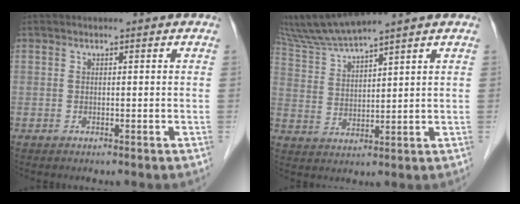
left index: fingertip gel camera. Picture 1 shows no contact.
{"total": 7.7, "force": [7.1, -1.5, 2.6], "torque": [-0.068, 0.004, 0.148]}